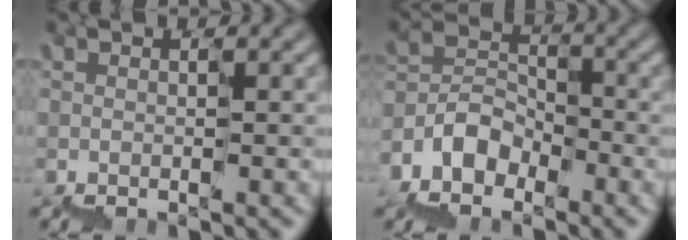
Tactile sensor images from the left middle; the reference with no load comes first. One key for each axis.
{"total": 4.3, "fx": -3.1, "fy": 2.8, "fz": 1.1, "tx": -0.023, "ty": 0.017, "tz": -0.058}